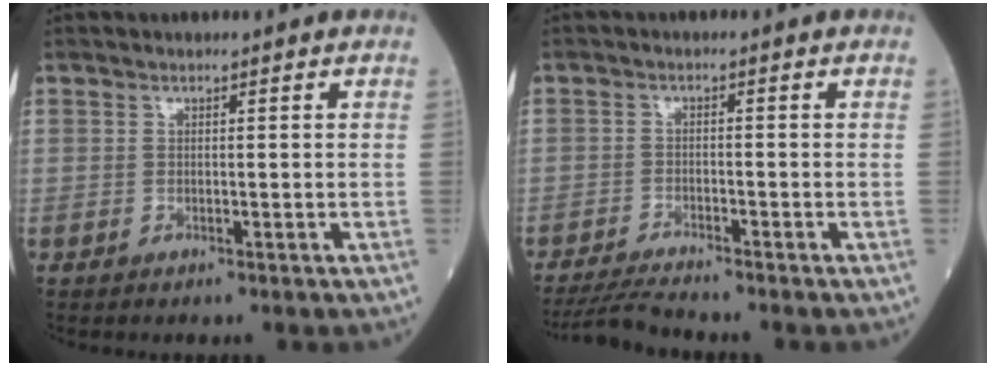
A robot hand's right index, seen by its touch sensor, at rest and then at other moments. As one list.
[{"total": 4.5, "force": [-4.2, -0.9, 1.2], "torque": [-0.026, -0.023, -0.080]}]